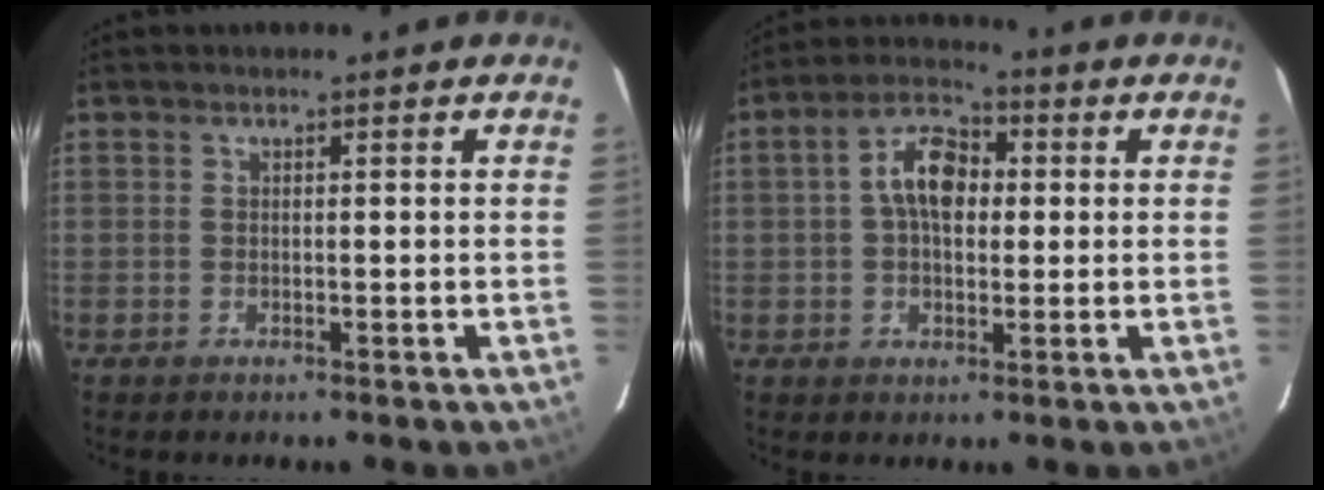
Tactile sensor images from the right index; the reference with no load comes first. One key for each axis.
{"total": 8.3, "fx": 1.0, "fy": 5.0, "fz": 6.6, "tx": -0.120, "ty": 0.025, "tz": 0.014}